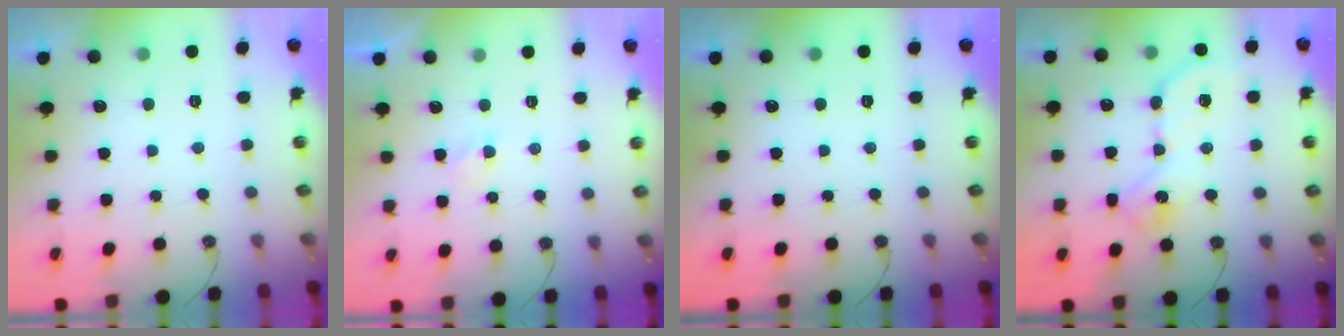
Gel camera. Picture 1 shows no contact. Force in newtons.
{"total": 1.5, "press": 1.4, "slide": 0.4}
{"total": 0.0}
{"total": 11.5, "press": 11.5, "slide": 0.3}